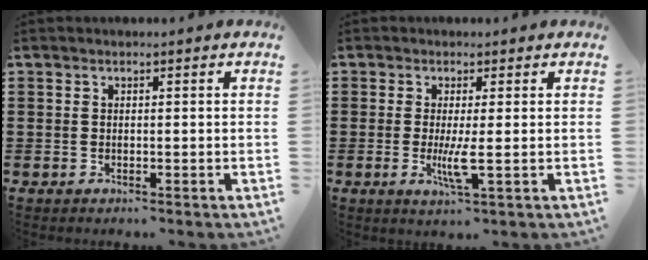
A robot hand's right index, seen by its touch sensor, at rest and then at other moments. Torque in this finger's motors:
{"motor_torque": [0.16, 0.17, 0.32, 0.05]}